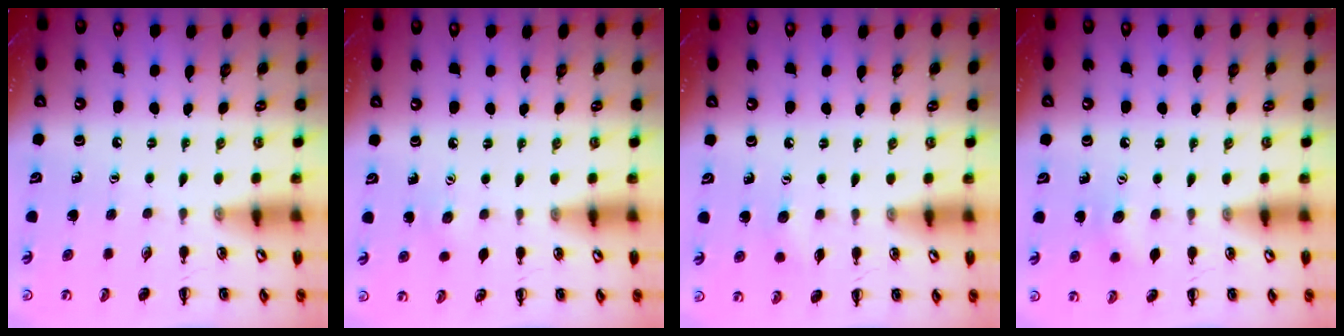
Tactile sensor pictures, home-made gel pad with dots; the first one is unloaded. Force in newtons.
{"total": 3.7, "press": 3.6, "slide": 0.9}
{"total": 4.3, "press": 4.2, "slide": 1.0}
{"total": 7.2, "press": 7.1, "slide": 1.6}